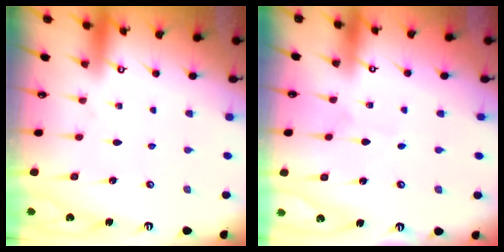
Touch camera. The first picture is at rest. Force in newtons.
{"total": 1.7, "press": 1.7, "slide": 0.1}